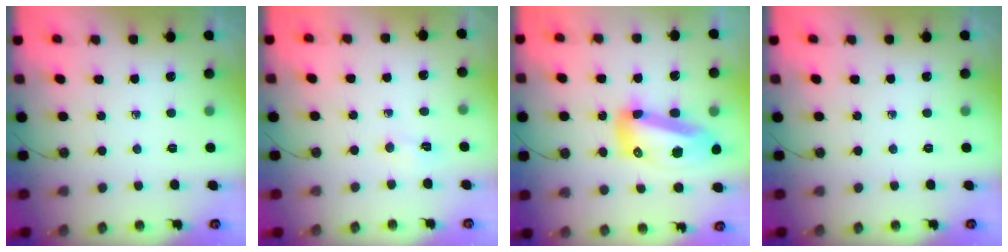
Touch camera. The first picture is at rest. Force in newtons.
{"total": 2.6, "press": 2.6, "slide": 0.6}
{"total": 16.7, "press": 16.6, "slide": 2.0}
{"total": 0.0}